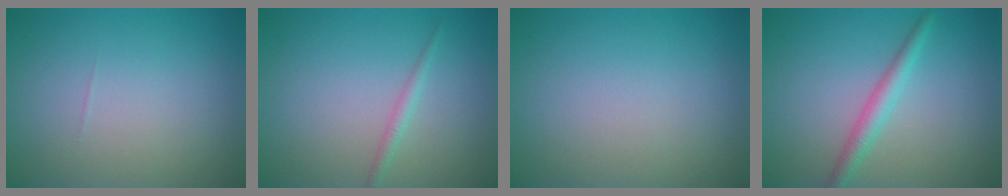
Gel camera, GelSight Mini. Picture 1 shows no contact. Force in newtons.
{"total": 1.1, "press": 1.1, "slide": 0.0}
{"total": 0.0}
{"total": 2.3, "press": 2.3, "slide": 0.0}